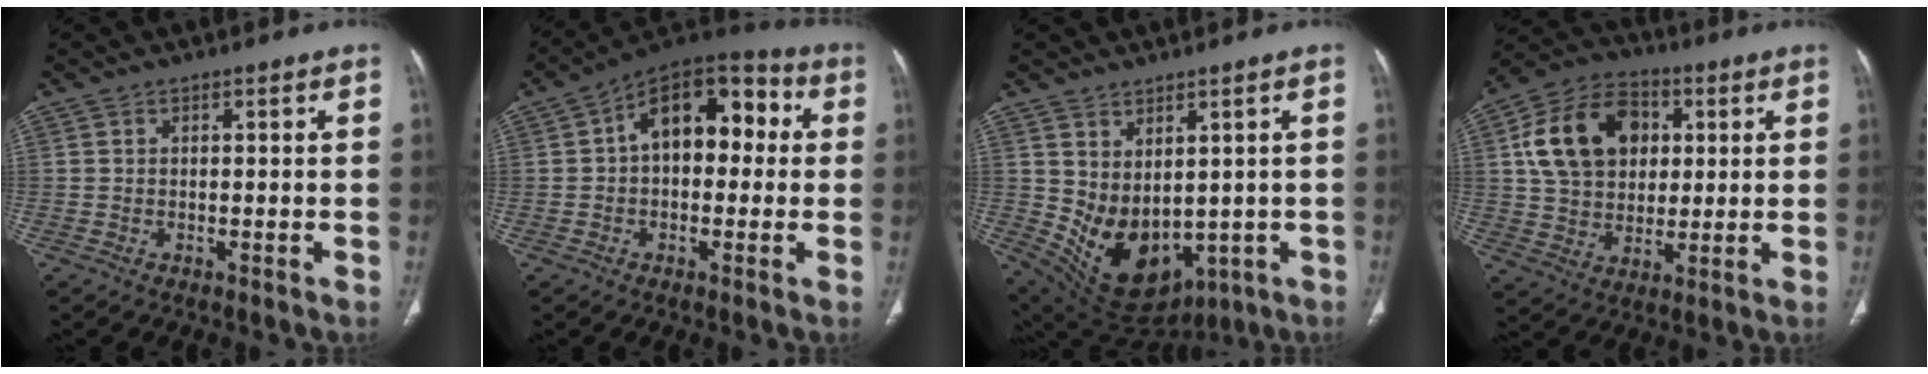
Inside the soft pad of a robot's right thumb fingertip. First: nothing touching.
{"total": 14.7, "force": [1.8, 9.0, 11.4], "torque": [-0.129, 0.045, 0.014]}
{"total": 14.0, "force": [-0.1, 9.5, 10.2], "torque": [-0.157, -0.019, 0.043]}
{"total": 16.9, "force": [4.1, 12.7, 10.4], "torque": [-0.162, 0.010, 0.070]}